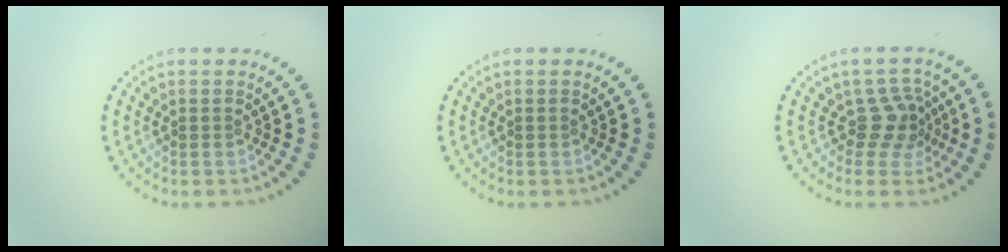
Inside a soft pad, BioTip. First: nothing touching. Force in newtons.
{"total": 0.0}
{"total": 2.7, "press": 2.1, "slide": 1.7}